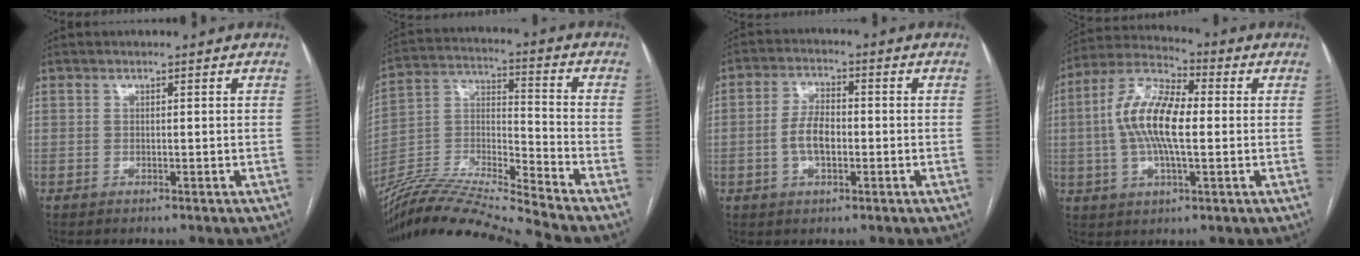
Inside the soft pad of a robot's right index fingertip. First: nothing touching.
{"total": 19.2, "force": [-17.7, -1.8, 7.3], "torque": [-0.148, 0.001, -0.323]}
{"total": 5.4, "force": [-1.0, 2.6, 4.6], "torque": [-0.100, 0.011, -0.017]}
{"total": 12.8, "force": [0.3, 4.3, 12.0], "torque": [-0.254, 0.021, 0.000]}